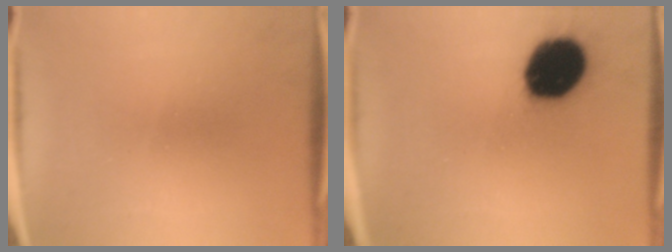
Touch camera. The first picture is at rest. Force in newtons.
{"total": 19.1}